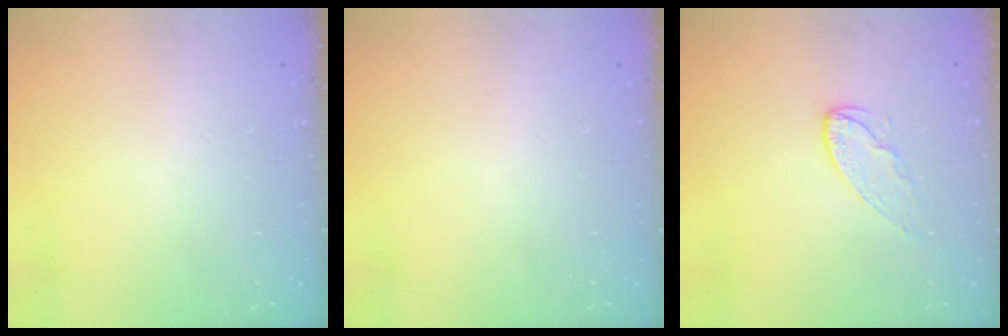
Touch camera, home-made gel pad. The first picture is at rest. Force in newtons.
{"total": 0.0}
{"total": 7.6, "press": 7.6, "slide": 0.4}